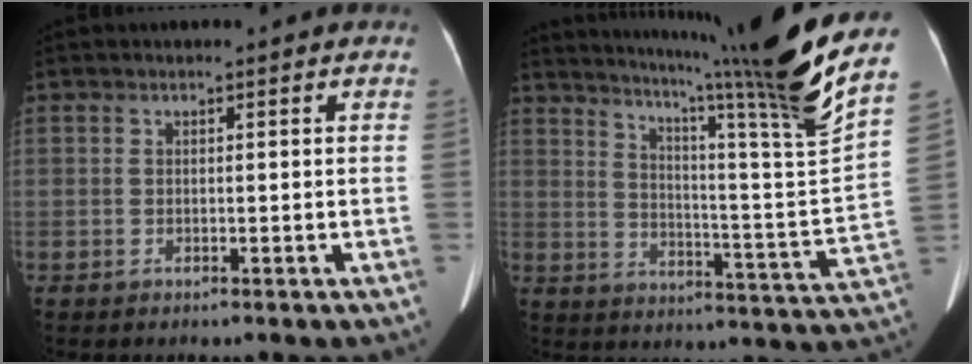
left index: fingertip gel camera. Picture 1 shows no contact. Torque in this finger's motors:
{"motor_torque": [-0.25, -0.66, 0.09, 0.12]}